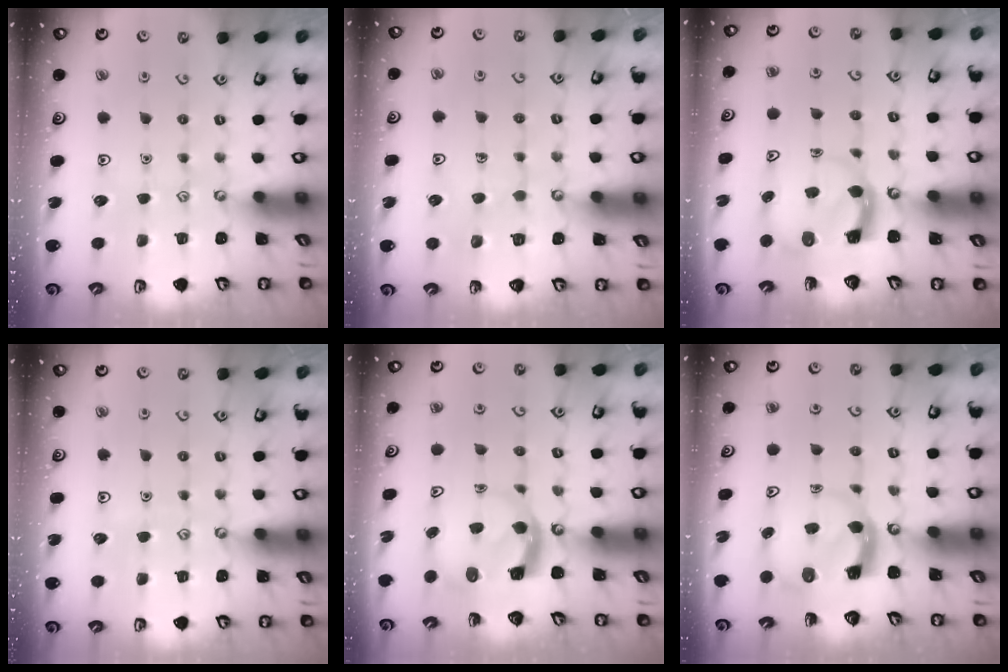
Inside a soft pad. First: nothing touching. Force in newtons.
{"total": 3.0, "press": 3.0, "slide": 0.2}
{"total": 3.6, "press": 3.5, "slide": 0.5}
{"total": 2.6, "press": 2.5, "slide": 0.3}
{"total": 3.8, "press": 3.8, "slide": 0.5}
{"total": 4.0, "press": 3.9, "slide": 0.6}